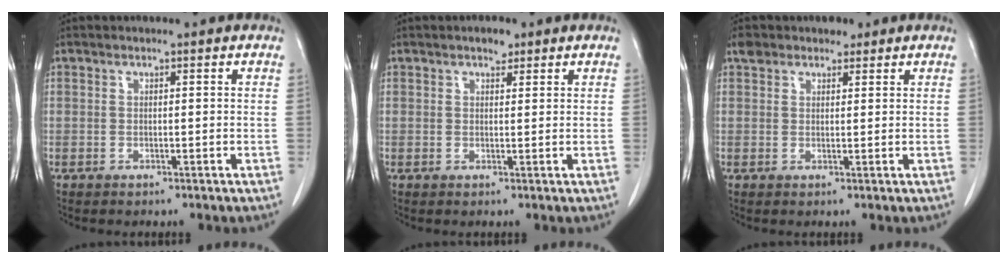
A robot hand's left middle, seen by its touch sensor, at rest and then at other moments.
{"total": 1.5, "force": [1.1, 0.7, 0.8], "torque": [-0.014, 0.000, 0.016]}
{"total": 3.0, "force": [2.1, 2.0, 0.6], "torque": [-0.009, 0.012, 0.033]}